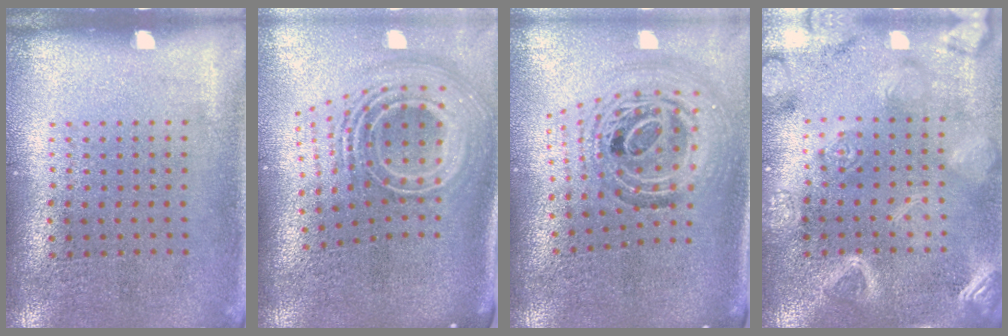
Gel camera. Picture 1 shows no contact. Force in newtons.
{"total": 3.3, "press": 2.1, "slide": 2.5}
{"total": 1.6, "press": 1.3, "slide": 0.9}
{"total": 3.1, "press": 3.1, "slide": 0.2}